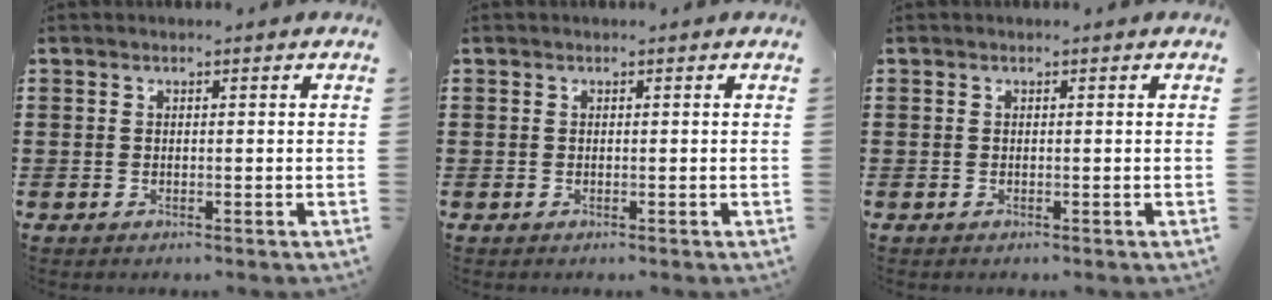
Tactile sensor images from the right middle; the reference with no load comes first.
{"total": 0.0}
{"total": 0.0}